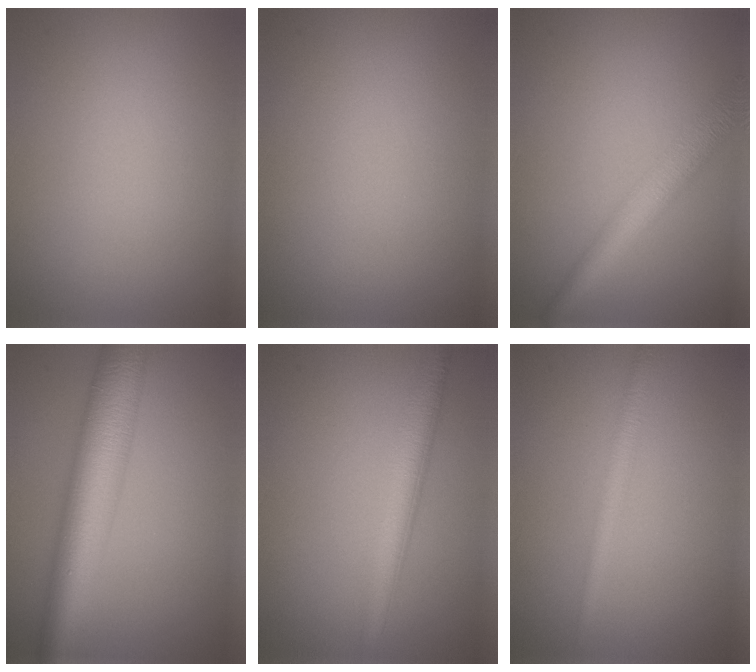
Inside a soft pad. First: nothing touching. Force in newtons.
{"total": 0.0}
{"total": 4.9, "press": 4.9, "slide": 0.1}
{"total": 9.6, "press": 9.6, "slide": 0.1}
{"total": 4.1, "press": 4.1, "slide": 0.0}
{"total": 1.9, "press": 1.9, "slide": 0.1}